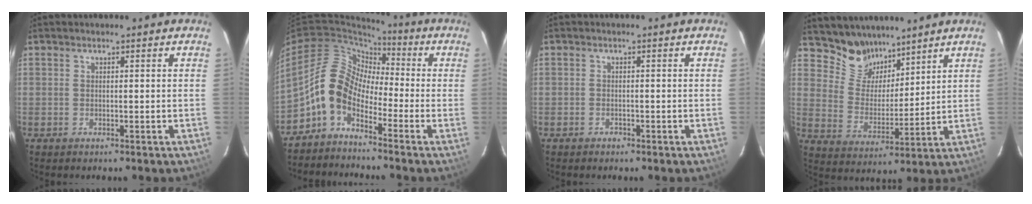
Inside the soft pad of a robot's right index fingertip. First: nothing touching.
{"total": 9.3, "force": [-4.2, 6.0, 5.7], "torque": [-0.104, 0.021, -0.100]}
{"total": 1.1, "force": [-0.9, 0.7, 0.0], "torque": [-0.002, 0.005, -0.014]}
{"total": 10.8, "force": [9.2, 5.0, 2.6], "torque": [-0.060, 0.004, 0.178]}